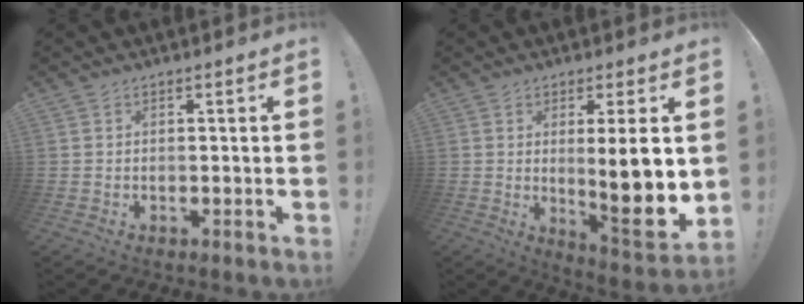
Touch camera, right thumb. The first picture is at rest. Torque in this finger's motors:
{"motor_torque": [1.00, 2.08, 0.73, 0.66, 0.07]}